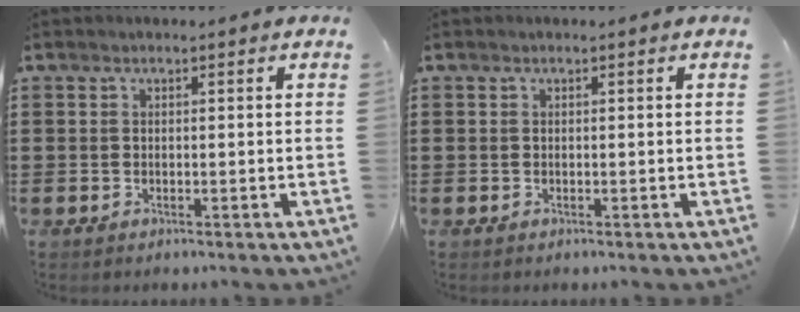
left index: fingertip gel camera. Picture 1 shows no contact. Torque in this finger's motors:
{"motor_torque": [0.00, 0.00, 0.00, 0.00]}